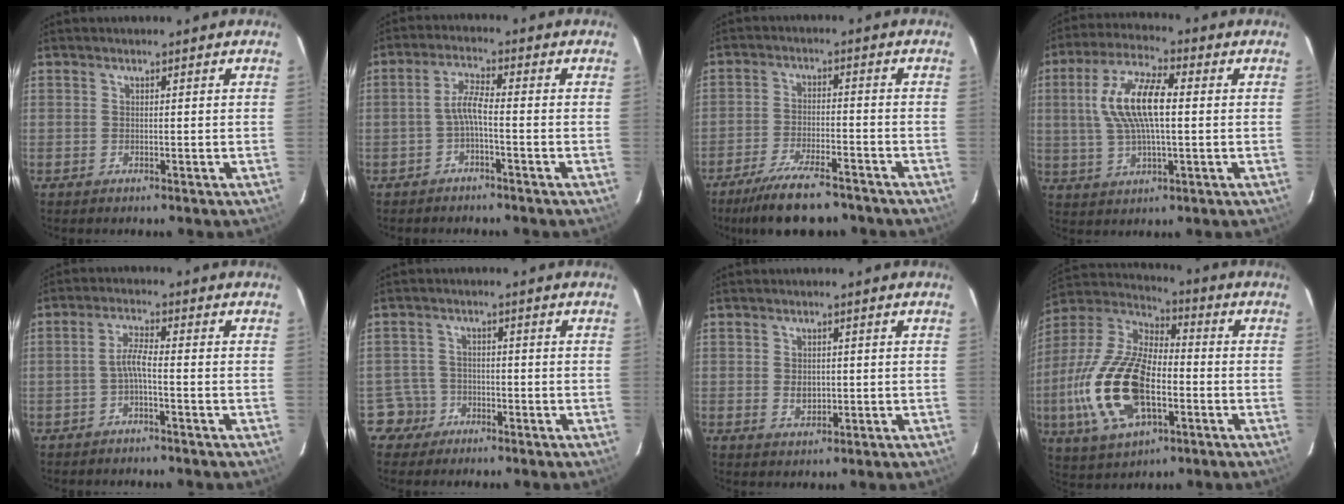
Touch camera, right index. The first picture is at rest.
{"total": 3.5, "force": [-1.5, 0.2, 3.1], "torque": [-0.070, 0.009, -0.030]}
{"total": 13.0, "force": [-10.6, 3.4, 6.8], "torque": [-0.149, -0.020, -0.172]}
{"total": 12.4, "force": [1.3, 4.2, 11.6], "torque": [-0.230, 0.014, 0.026]}
{"total": 3.0, "force": [-1.4, 0.1, 2.6], "torque": [-0.059, 0.007, -0.029]}
{"total": 4.2, "force": [-2.3, 3.5, -0.5], "torque": [0.005, 0.020, -0.043]}
{"total": 3.0, "force": [-0.2, 2.3, 1.8], "torque": [-0.029, -0.002, 0.000]}
{"total": 21.5, "force": [-5.4, 10.6, 18.0], "torque": [-0.395, -0.011, -0.096]}